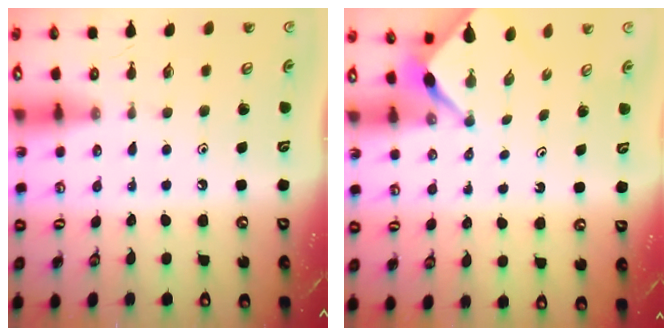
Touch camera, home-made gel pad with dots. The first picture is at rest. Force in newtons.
{"total": 2.2, "press": 2.2, "slide": 0.3}